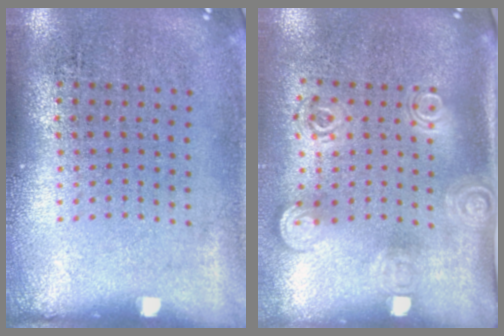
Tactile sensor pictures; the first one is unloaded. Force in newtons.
{"total": 1.8, "press": 1.3, "slide": 1.2}